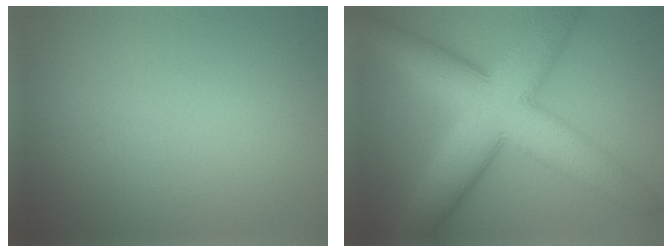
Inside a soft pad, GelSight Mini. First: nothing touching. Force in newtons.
{"total": 10.8, "press": 10.8, "slide": 0.3}